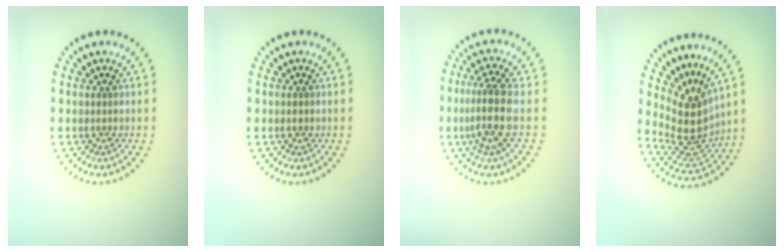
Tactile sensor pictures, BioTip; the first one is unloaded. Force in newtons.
{"total": 0.9, "press": 0.9, "slide": 0.2}
{"total": 3.9, "press": 3.1, "slide": 2.4}
{"total": 4.6, "press": 3.8, "slide": 2.6}